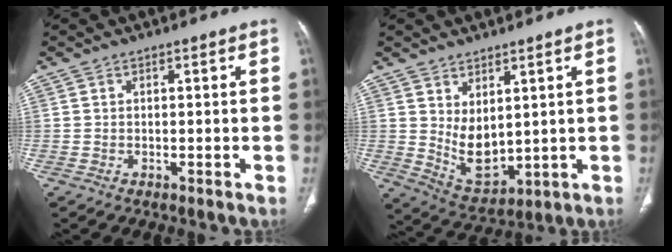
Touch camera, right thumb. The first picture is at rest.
{"total": 8.0, "force": [2.1, 4.5, 6.3], "torque": [-0.092, -0.031, 0.065]}